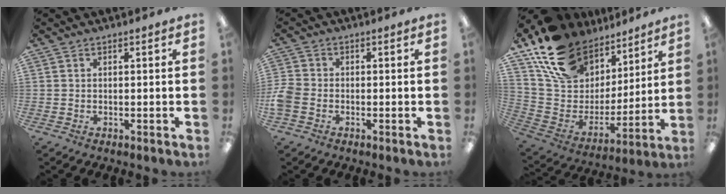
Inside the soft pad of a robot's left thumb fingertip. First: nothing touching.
{"total": 4.5, "force": [-1.6, 3.4, 2.5], "torque": [-0.049, 0.010, -0.028]}
{"total": 19.9, "force": [13.4, 12.5, 7.7], "torque": [-0.157, -0.073, 0.256]}